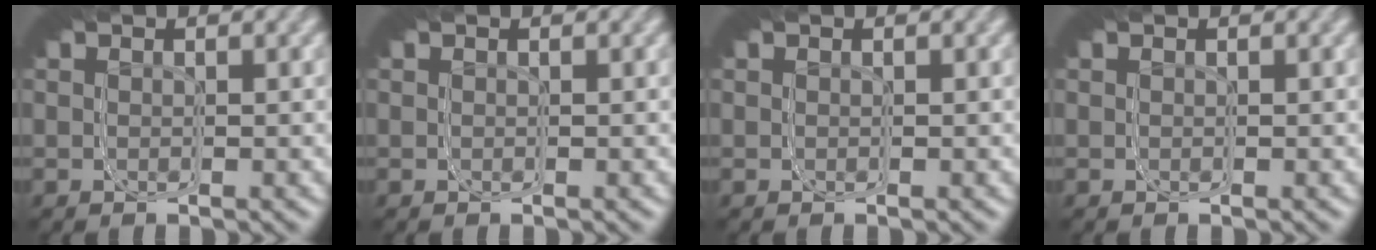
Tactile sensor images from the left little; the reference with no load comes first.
{"total": 0.0}
{"total": 0.0}
{"total": 0.0}